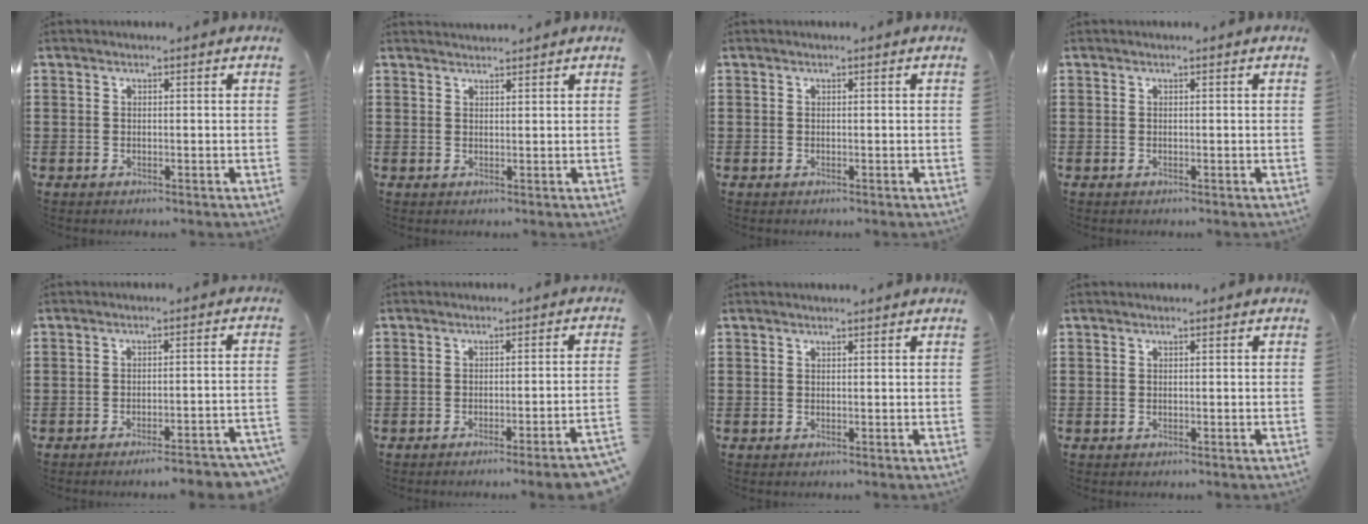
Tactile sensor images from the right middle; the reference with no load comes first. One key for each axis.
{"total": 1.4, "fx": 1.4, "fy": 0.1, "fz": 0.0, "tx": -0.003, "ty": 0.000, "tz": 0.026}
{"total": 0.0}
{"total": 0.0}
{"total": 3.6, "fx": -3.2, "fy": -0.3, "fz": 1.6, "tx": -0.025, "ty": -0.005, "tz": -0.063}
{"total": 3.0, "fx": -2.5, "fy": -0.6, "fz": 1.6, "tx": -0.026, "ty": -0.005, "tz": -0.051}
{"total": 0.0}
{"total": 0.0}